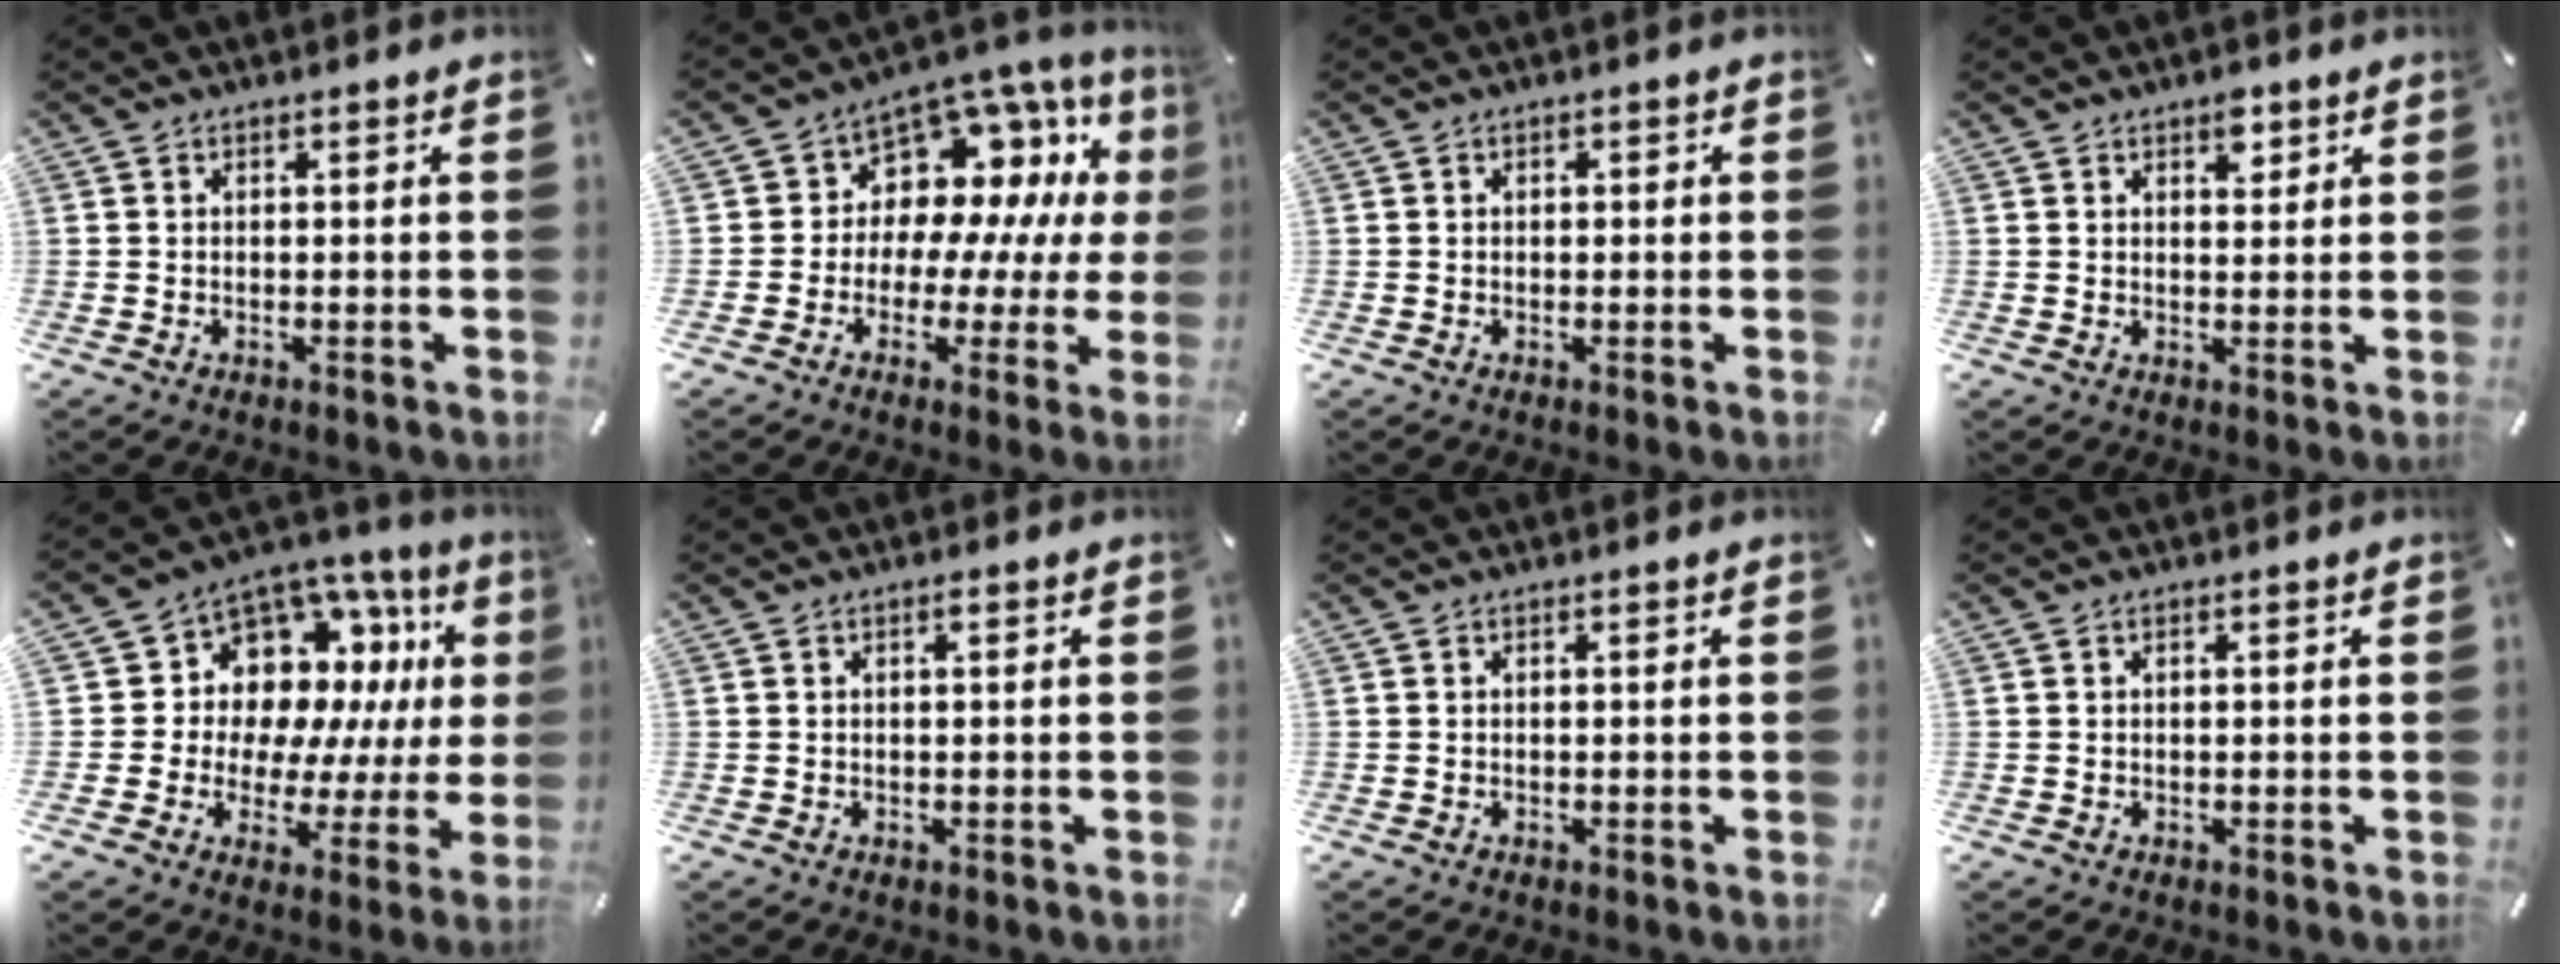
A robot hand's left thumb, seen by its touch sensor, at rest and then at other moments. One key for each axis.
{"total": 9.0, "fx": 5.0, "fy": 7.2, "fz": 2.0, "tx": -0.042, "ty": -0.072, "tz": 0.094}
{"total": 0.8, "fx": -0.1, "fy": 0.7, "fz": 0.4, "tx": -0.007, "ty": 0.005, "tz": -0.004}
{"total": 4.0, "fx": 2.3, "fy": 2.4, "fz": 2.2, "tx": -0.008, "ty": -0.010, "tz": 0.031}
{"total": 10.5, "fx": 5.2, "fy": 8.4, "fz": 3.5, "tx": -0.064, "ty": -0.074, "tz": 0.101}
{"total": 0.8, "fx": 0.3, "fy": 0.1, "fz": 0.8, "tx": -0.016, "ty": 0.002, "tz": 0.004}
{"total": 0.0}
{"total": 0.0}